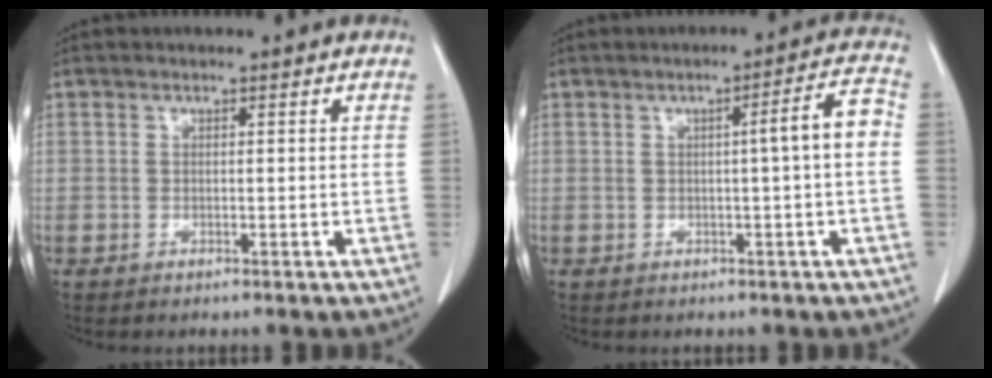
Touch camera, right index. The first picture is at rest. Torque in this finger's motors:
{"motor_torque": [0.72, -0.09, 0.19, 0.04]}